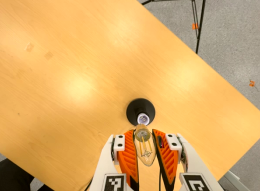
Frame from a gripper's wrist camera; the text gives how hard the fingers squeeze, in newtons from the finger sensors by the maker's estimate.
{"total": 20.4, "left": 22.2, "right": 18.6}